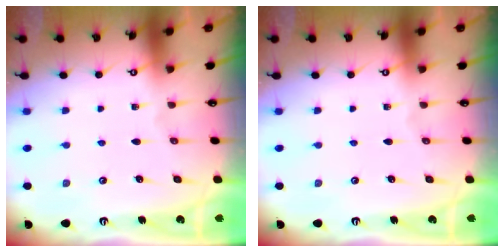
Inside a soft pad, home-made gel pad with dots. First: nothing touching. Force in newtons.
{"total": 0.0}